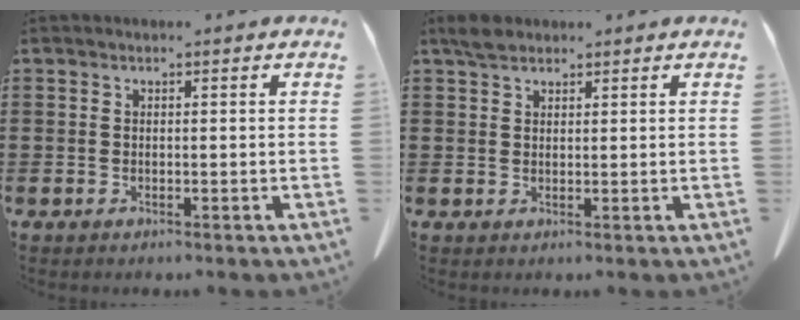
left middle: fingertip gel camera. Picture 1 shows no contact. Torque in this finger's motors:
{"motor_torque": [1.46, 0.67, 0.09, 0.10]}